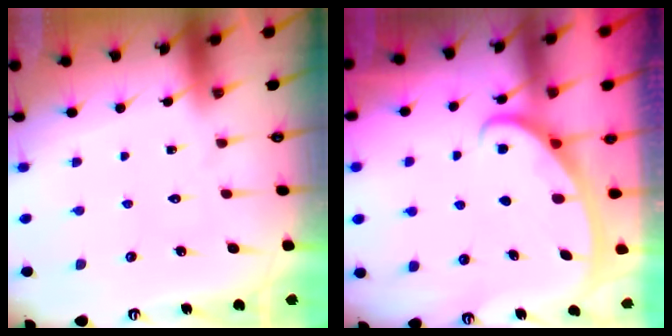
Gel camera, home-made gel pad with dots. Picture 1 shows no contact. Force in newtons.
{"total": 2.8, "press": 2.8, "slide": 0.4}